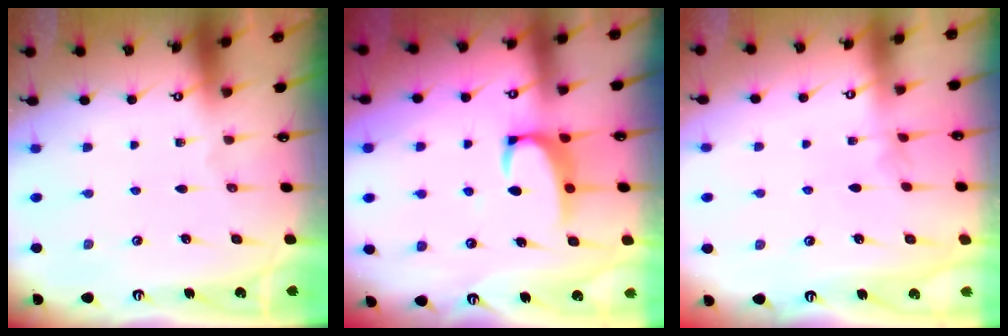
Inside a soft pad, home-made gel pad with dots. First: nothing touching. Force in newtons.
{"total": 3.5, "press": 3.4, "slide": 0.7}
{"total": 4.5, "press": 4.5, "slide": 0.3}